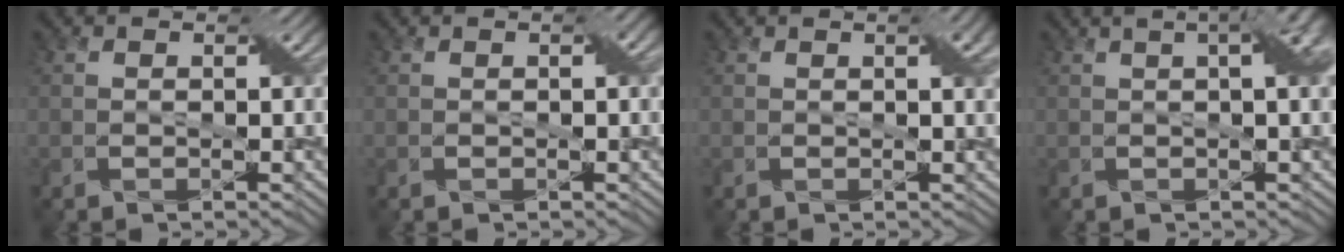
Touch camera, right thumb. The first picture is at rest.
{"total": 1.1, "force": [0.2, 0.2, 1.1], "torque": [-0.015, 0.005, 0.003]}
{"total": 2.7, "force": [1.1, 0.6, 2.5], "torque": [-0.037, 0.006, 0.017]}
{"total": 6.8, "force": [1.6, 2.4, 6.1], "torque": [-0.056, 0.034, 0.008]}